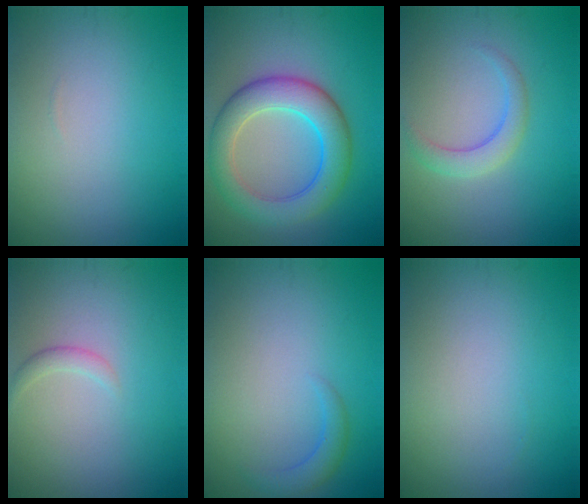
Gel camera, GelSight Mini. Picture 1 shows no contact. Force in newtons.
{"total": 6.8, "press": 6.8, "slide": 0.0}
{"total": 2.3, "press": 2.3, "slide": 0.0}
{"total": 1.1, "press": 1.1, "slide": 0.1}
{"total": 1.8, "press": 1.8, "slide": 0.2}
{"total": 0.0}